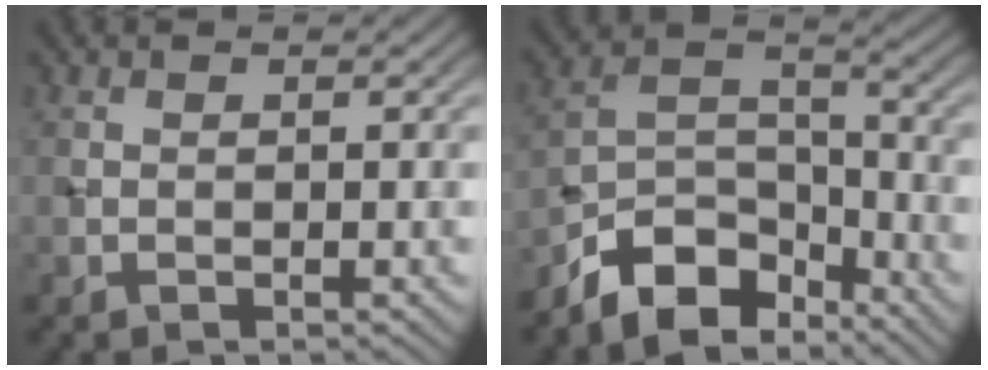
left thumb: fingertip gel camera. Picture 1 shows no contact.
{"total": 9.6, "force": [-7.2, 4.5, 4.5], "torque": [-0.078, -0.002, -0.147]}